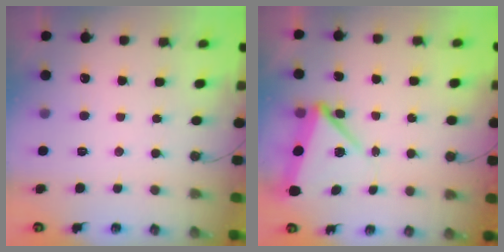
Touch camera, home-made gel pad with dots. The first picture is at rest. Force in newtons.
{"total": 7.5, "press": 7.2, "slide": 1.9}